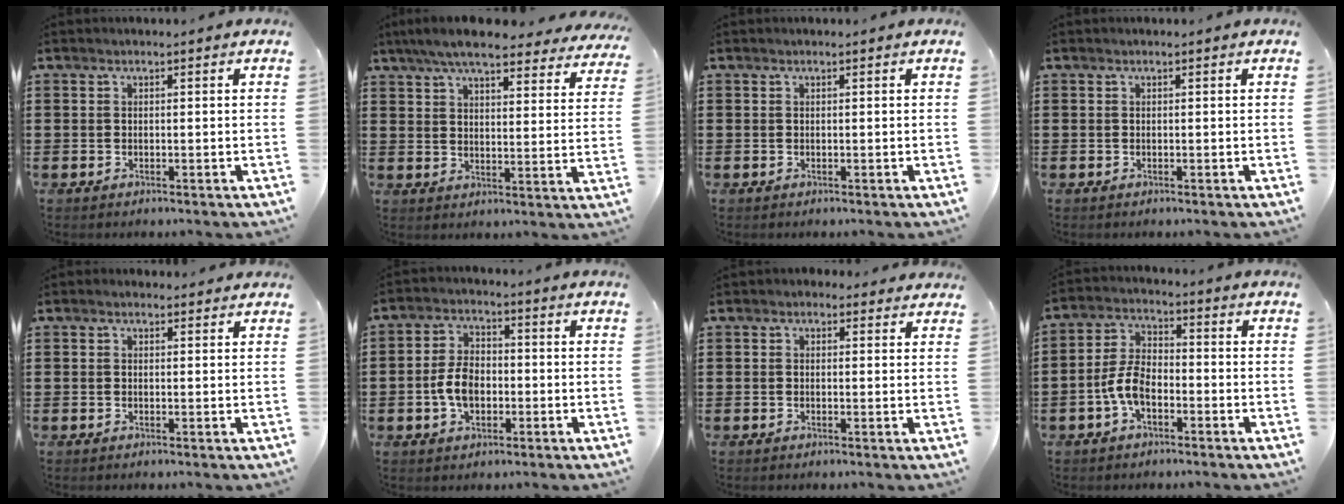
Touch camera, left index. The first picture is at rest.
{"total": 7.7, "force": [6.9, 0.7, 3.4], "torque": [-0.090, -0.022, 0.124]}
{"total": 0.0}
{"total": 0.0}
{"total": 0.9, "force": [0.7, 0.5, 0.2], "torque": [-0.006, 0.004, 0.014]}
{"total": 6.0, "force": [-1.3, 3.7, 4.5], "torque": [-0.102, 0.005, -0.029]}
{"total": 1.3, "force": [0.9, 0.8, 0.3], "torque": [-0.010, 0.007, 0.017]}
{"total": 6.0, "force": [-2.6, 3.1, 4.4], "torque": [-0.110, 0.002, -0.056]}